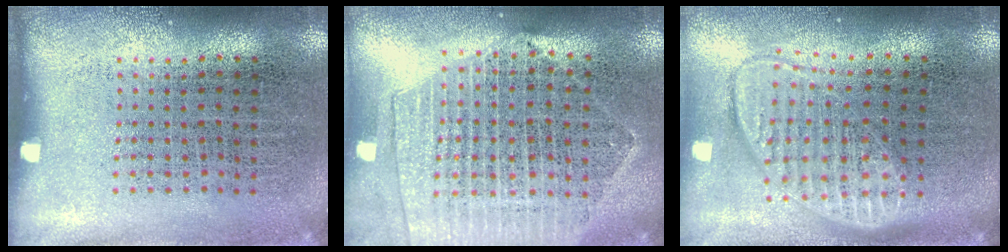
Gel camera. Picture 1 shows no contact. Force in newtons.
{"total": 2.0, "press": 1.9, "slide": 0.9}
{"total": 1.9, "press": 1.5, "slide": 1.1}